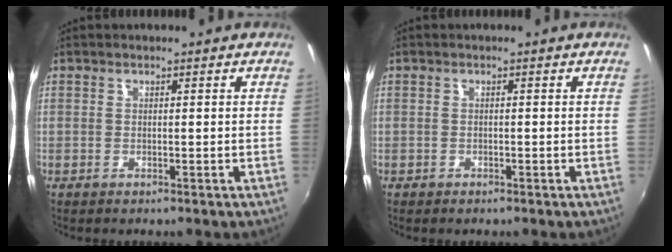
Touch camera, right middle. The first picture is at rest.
{"total": 0.9, "force": [-0.7, 0.6, 0.2], "torque": [-0.009, -0.003, -0.012]}